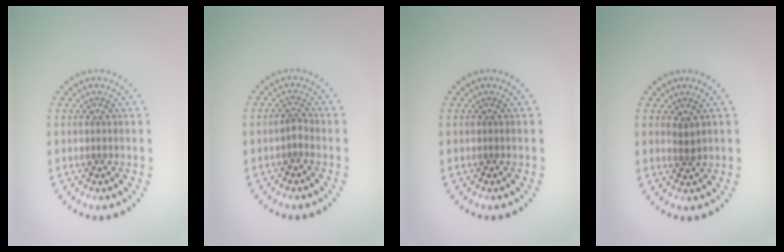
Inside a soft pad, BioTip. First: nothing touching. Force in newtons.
{"total": 1.0, "press": 0.7, "slide": 0.7}
{"total": 0.0}
{"total": 1.2, "press": 0.9, "slide": 0.8}